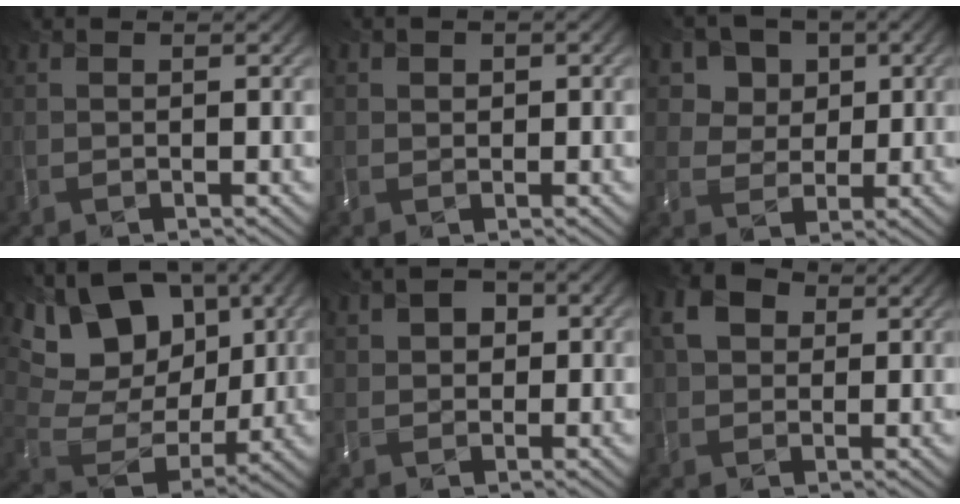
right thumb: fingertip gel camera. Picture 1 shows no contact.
{"total": 0.8, "force": [0.2, 0.8, 0.2], "torque": [0.007, -0.005, 0.012]}
{"total": 7.4, "force": [3.7, 6.0, 2.2], "torque": [-0.071, -0.012, 0.072]}
{"total": 18.5, "force": [8.3, 13.0, 10.2], "torque": [-0.221, 0.035, 0.162]}
{"total": 2.8, "force": [0.6, 2.4, 1.2], "torque": [-0.012, -0.004, 0.011]}
{"total": 4.3, "force": [1.2, 3.5, 2.2], "torque": [-0.051, 0.002, 0.024]}